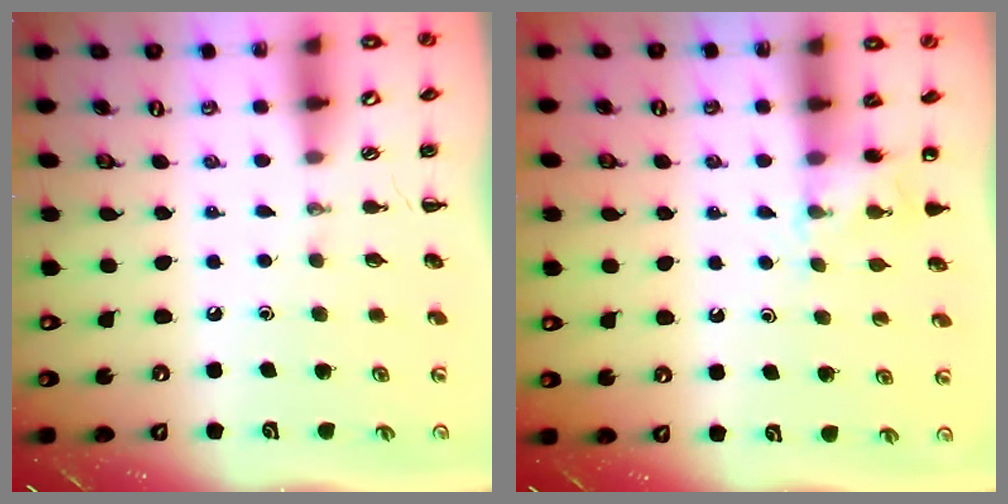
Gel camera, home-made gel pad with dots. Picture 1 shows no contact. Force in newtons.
{"total": 5.3, "press": 5.1, "slide": 1.3}